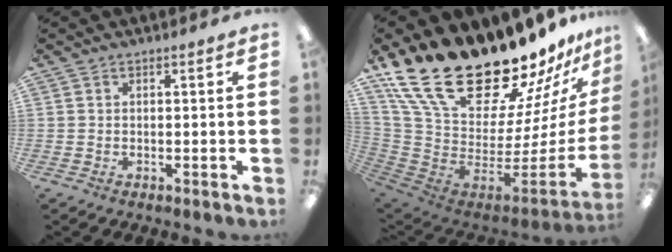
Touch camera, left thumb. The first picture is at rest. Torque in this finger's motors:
{"motor_torque": [2.10, 2.41, 1.07, -1.70, 0.19]}